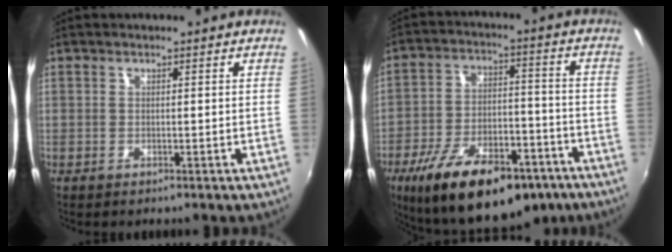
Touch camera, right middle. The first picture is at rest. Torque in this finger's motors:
{"motor_torque": [1.68, -0.46, 0.34, 0.21]}